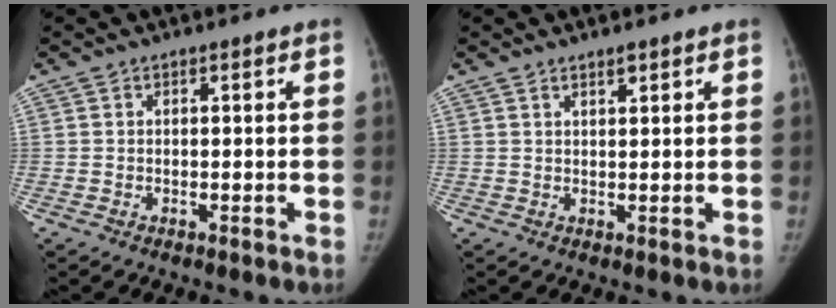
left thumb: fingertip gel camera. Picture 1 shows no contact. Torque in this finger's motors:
{"motor_torque": [-0.11, 0.00, -0.04, 0.06, -0.03]}